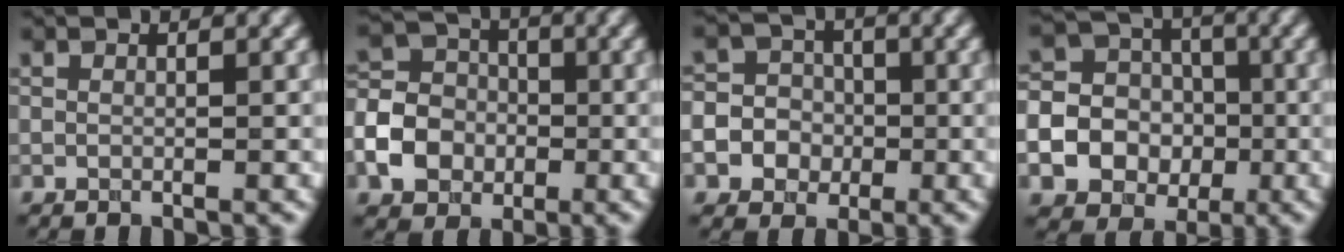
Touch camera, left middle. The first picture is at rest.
{"total": 5.3, "force": [-1.7, 4.5, 2.4], "torque": [-0.048, 0.009, -0.047]}
{"total": 9.9, "force": [-3.2, 9.2, 2.1], "torque": [-0.064, -0.015, -0.078]}
{"total": 16.5, "force": [-5.2, 15.1, 4.0], "torque": [-0.127, -0.042, -0.107]}